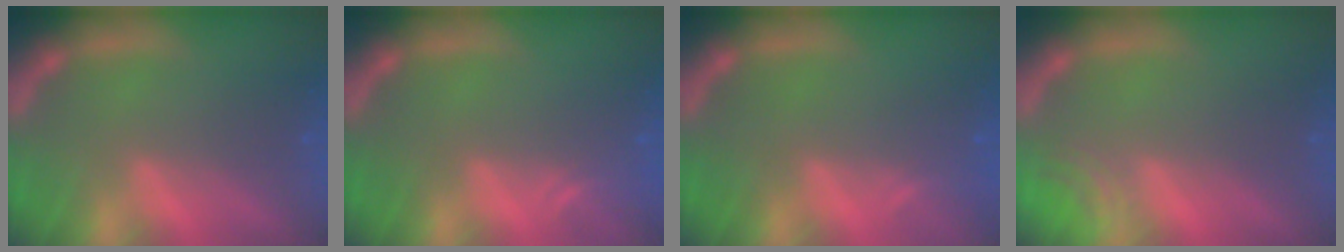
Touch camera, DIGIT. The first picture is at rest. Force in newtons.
{"total": 1.5}
{"total": 0.9}
{"total": 1.5}